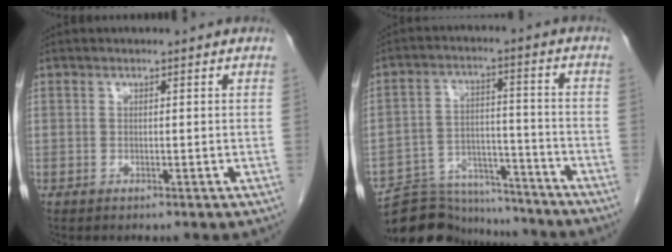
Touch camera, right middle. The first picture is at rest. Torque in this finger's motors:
{"motor_torque": [1.00, -1.14, 0.23, 0.01]}